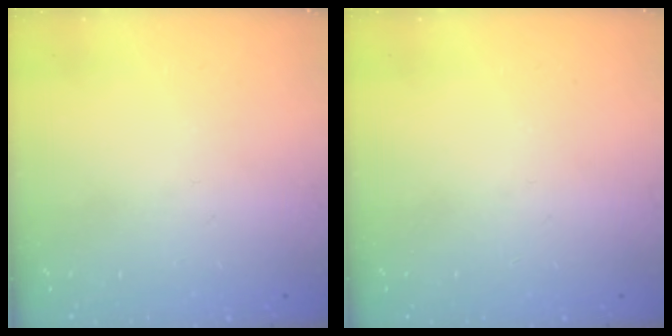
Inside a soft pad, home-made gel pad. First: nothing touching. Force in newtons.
{"total": 0.0}